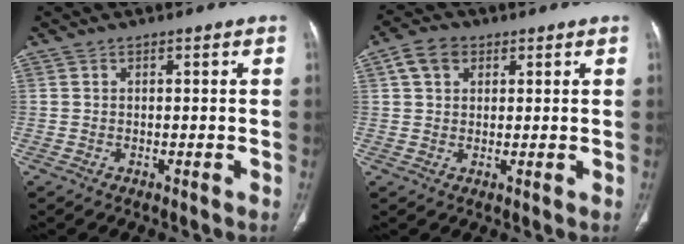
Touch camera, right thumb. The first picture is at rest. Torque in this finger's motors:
{"motor_torque": [-0.08, 0.09, 0.15, 0.18, 0.13]}